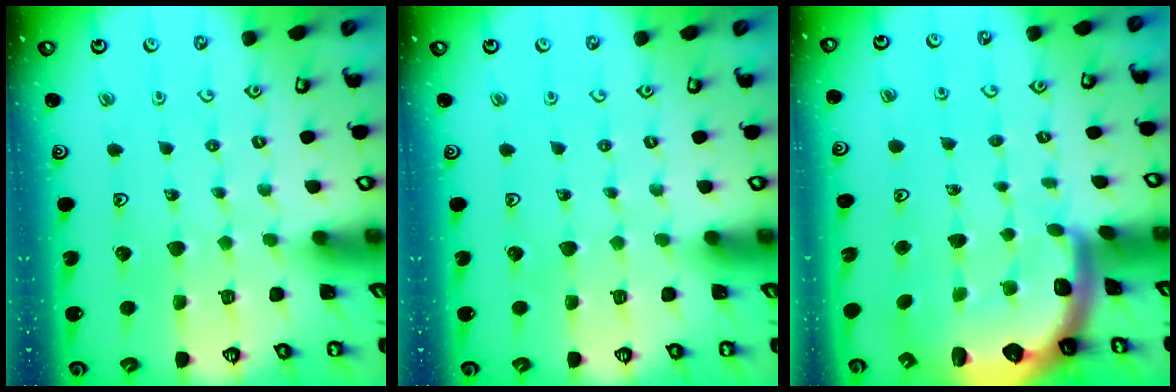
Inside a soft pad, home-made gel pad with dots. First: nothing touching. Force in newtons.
{"total": 0.0}
{"total": 2.8, "press": 2.4, "slide": 1.4}